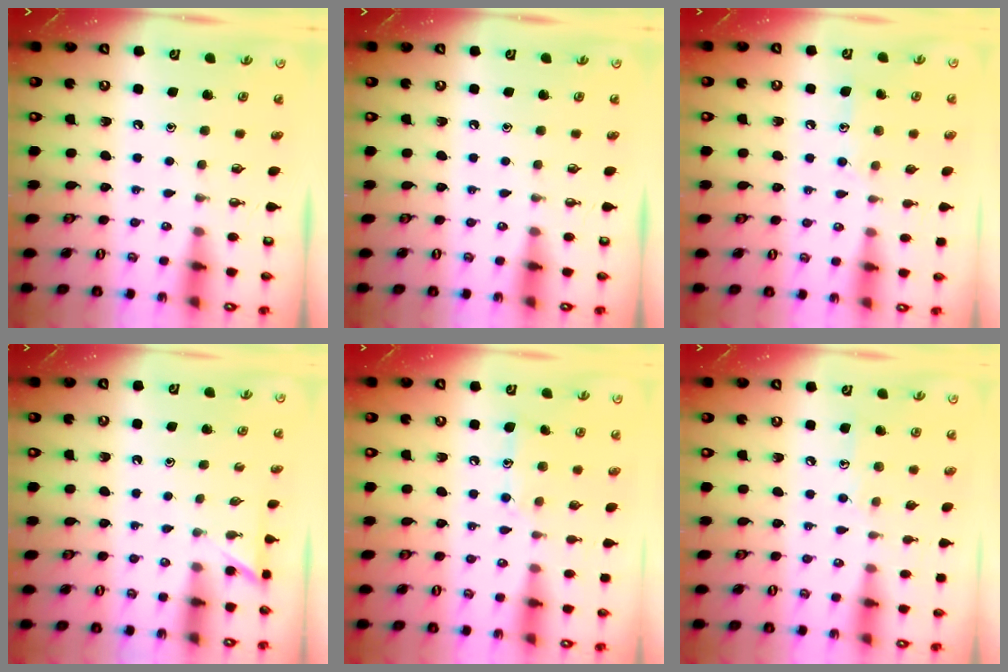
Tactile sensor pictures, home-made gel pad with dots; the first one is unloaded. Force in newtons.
{"total": 0.0}
{"total": 8.6, "press": 8.6, "slide": 0.6}
{"total": 2.3, "press": 2.3, "slide": 0.2}
{"total": 9.2, "press": 9.1, "slide": 0.7}
{"total": 6.9, "press": 6.9, "slide": 0.7}